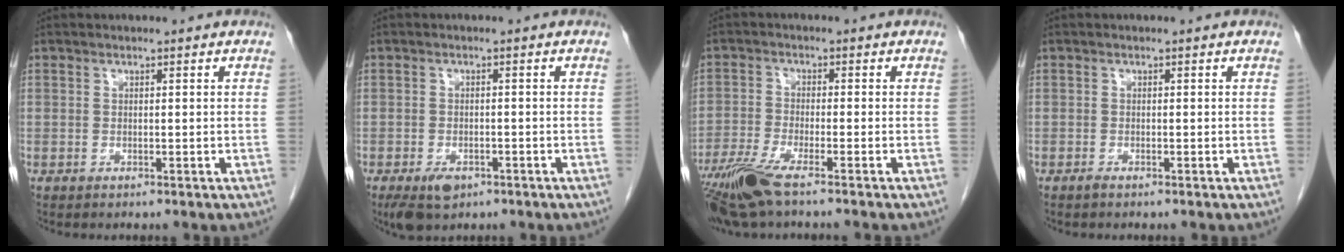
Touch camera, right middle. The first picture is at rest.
{"total": 4.5, "force": [-2.7, 2.4, 2.7], "torque": [-0.053, -0.006, -0.038]}
{"total": 7.7, "force": [-5.7, 0.1, 5.2], "torque": [-0.105, -0.019, -0.107]}
{"total": 0.6, "force": [-0.5, 0.0, 0.3], "torque": [-0.010, -0.001, -0.009]}